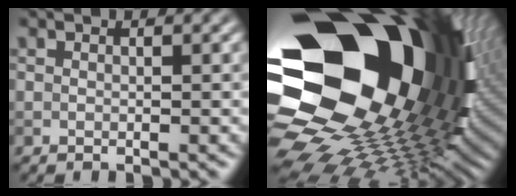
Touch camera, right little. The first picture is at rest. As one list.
[{"total": 23.4, "force": [3.6, 16.0, 16.7], "torque": [-0.298, -0.046, 0.041]}]